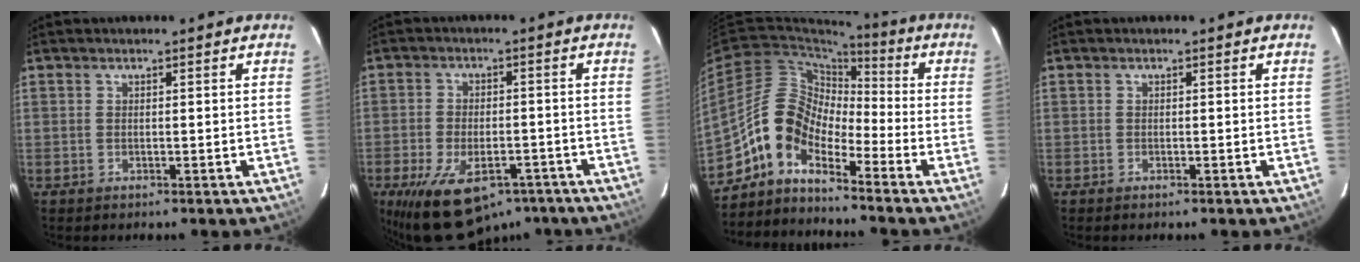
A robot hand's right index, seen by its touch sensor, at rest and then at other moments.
{"total": 17.0, "force": [-10.9, 8.7, 9.8], "torque": [-0.205, -0.016, -0.164]}
{"total": 9.3, "force": [-6.2, 4.7, 5.1], "torque": [-0.087, 0.032, -0.141]}
{"total": 0.0}